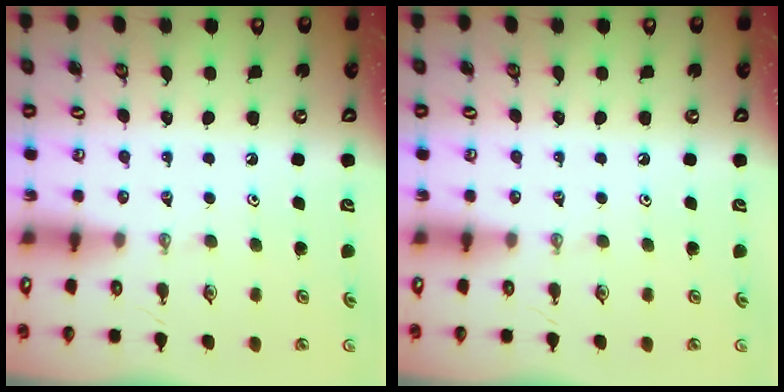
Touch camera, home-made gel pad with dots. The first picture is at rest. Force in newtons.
{"total": 0.0}